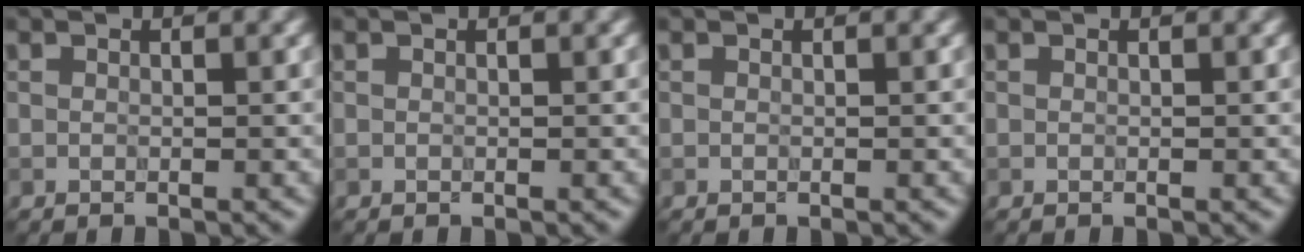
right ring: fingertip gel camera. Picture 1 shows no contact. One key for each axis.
{"total": 0.0}
{"total": 0.0}
{"total": 0.0}